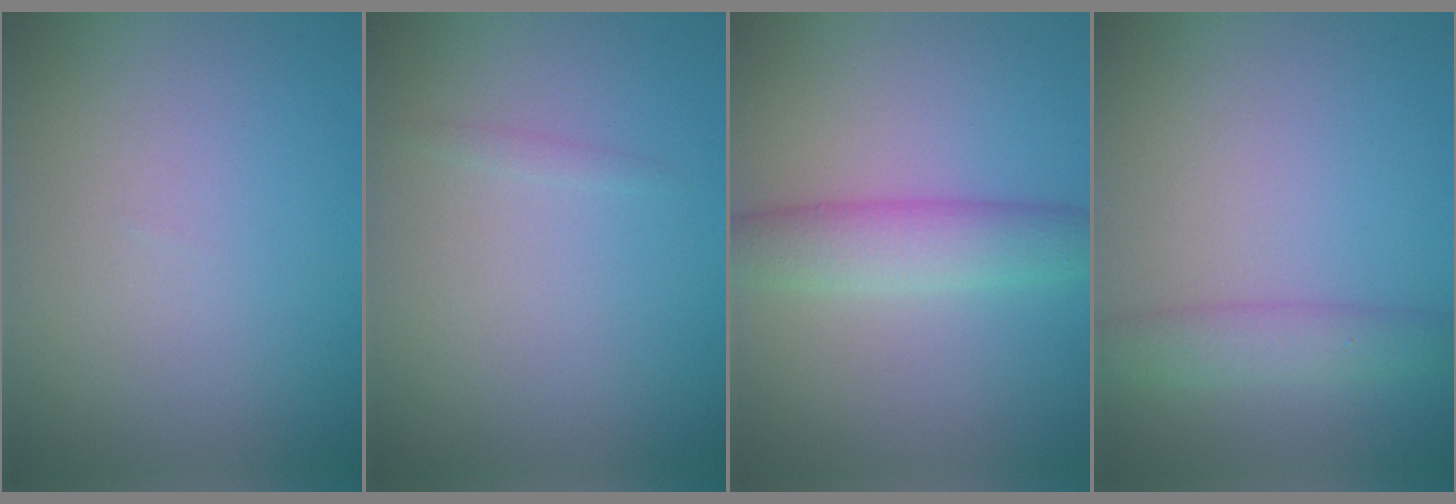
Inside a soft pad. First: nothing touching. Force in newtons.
{"total": 0.6, "press": 0.5, "slide": 0.0}
{"total": 4.8, "press": 4.8, "slide": 0.2}
{"total": 3.0, "press": 3.0, "slide": 0.1}